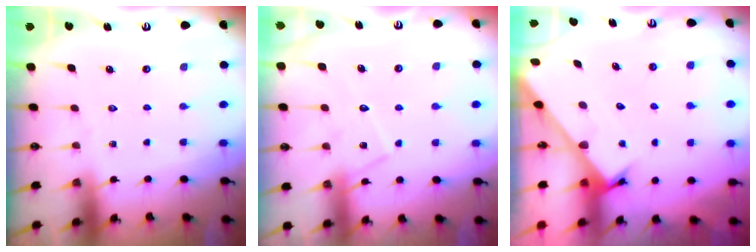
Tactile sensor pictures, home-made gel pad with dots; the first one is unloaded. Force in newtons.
{"total": 11.0, "press": 11.0, "slide": 0.7}
{"total": 3.7, "press": 3.7, "slide": 0.2}